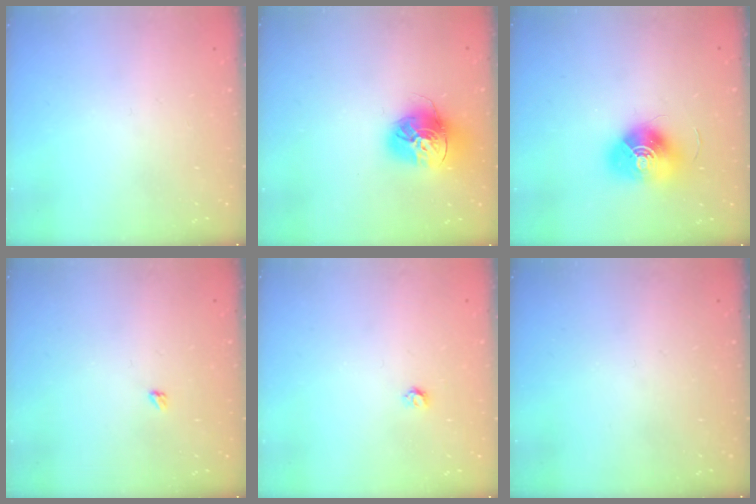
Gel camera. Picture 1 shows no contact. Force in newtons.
{"total": 16.2, "press": 16.1, "slide": 1.8}
{"total": 14.4, "press": 14.4, "slide": 0.5}
{"total": 2.4, "press": 2.4, "slide": 0.4}
{"total": 3.2, "press": 3.2, "slide": 0.3}
{"total": 0.0}